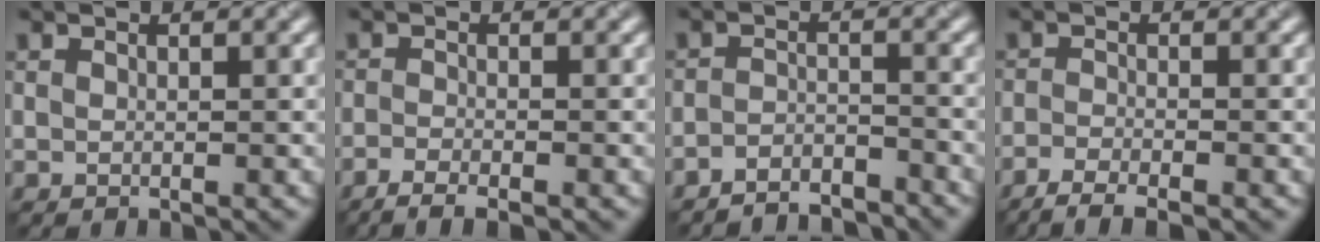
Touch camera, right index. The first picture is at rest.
{"total": 3.4, "force": [-2.6, 0.6, 2.1], "torque": [-0.044, -0.002, -0.044]}
{"total": 3.6, "force": [-3.6, 0.3, 0.2], "torque": [-0.010, 0.001, -0.062]}
{"total": 4.0, "force": [-3.3, 0.6, 2.2], "torque": [-0.048, -0.005, -0.063]}